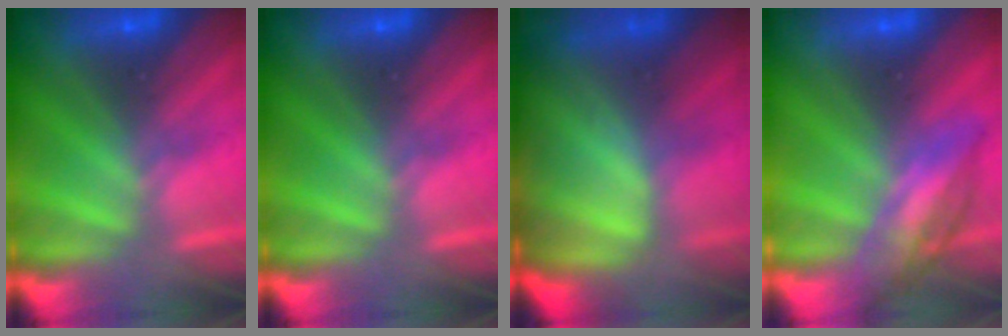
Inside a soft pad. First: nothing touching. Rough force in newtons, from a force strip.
{"total": 0.0}
{"total": 8.2}
{"total": 2.4}